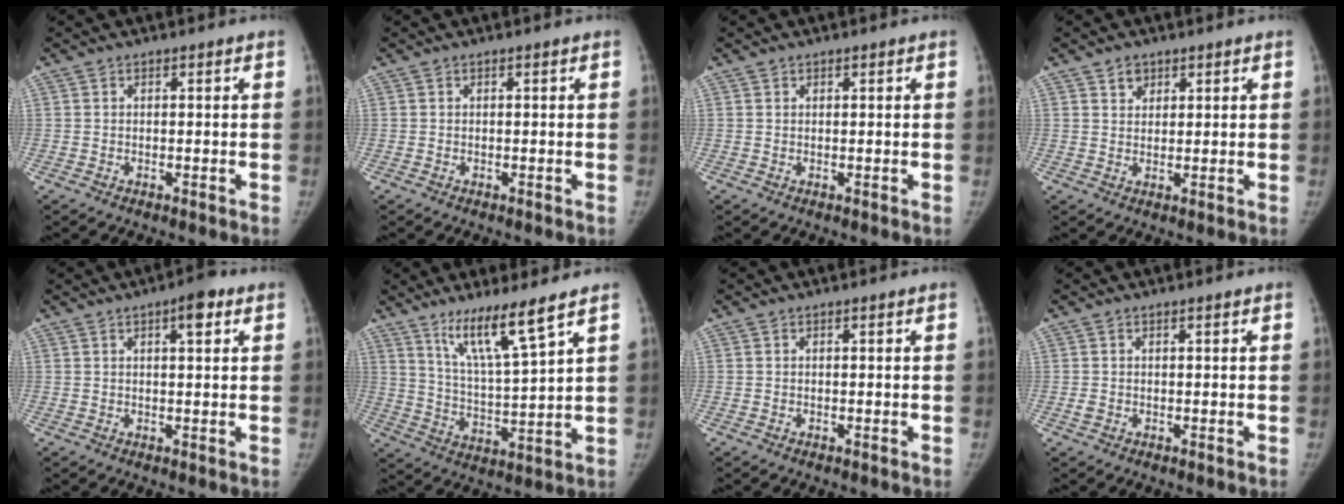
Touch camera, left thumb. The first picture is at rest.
{"total": 0.0}
{"total": 0.0}
{"total": 2.5, "force": [1.6, 1.8, 0.6], "torque": [0.005, -0.010, 0.026]}
{"total": 4.2, "force": [1.9, 1.3, 3.5], "torque": [-0.043, -0.003, 0.023]}
{"total": 12.5, "force": [8.7, 0.3, 9.0], "torque": [-0.161, -0.063, 0.172]}
{"total": 0.0}
{"total": 0.9, "force": [0.0, 0.6, 0.6], "torque": [-0.010, 0.003, 0.005]}